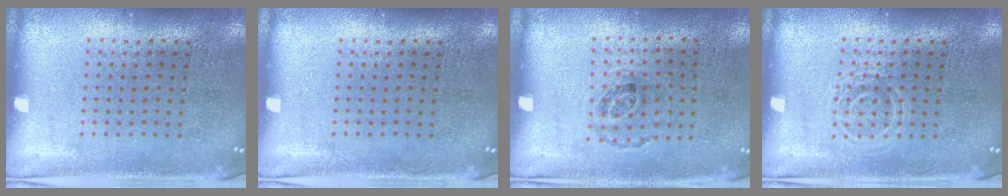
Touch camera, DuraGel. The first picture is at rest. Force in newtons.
{"total": 0.0}
{"total": 1.0, "press": 0.6, "slide": 0.8}
{"total": 1.6, "press": 1.5, "slide": 0.4}